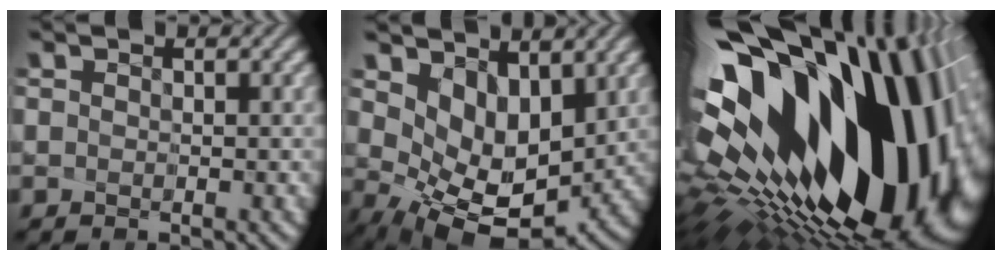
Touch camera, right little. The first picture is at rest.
{"total": 8.0, "force": [2.0, 5.1, 5.8], "torque": [-0.099, -0.018, 0.059]}
{"total": 21.2, "force": [2.7, 12.4, 17.1], "torque": [-0.289, -0.059, 0.078]}